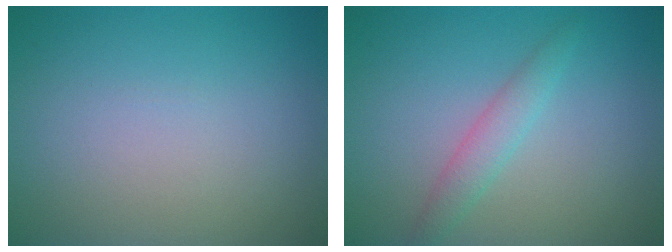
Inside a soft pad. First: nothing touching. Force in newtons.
{"total": 2.0, "press": 2.0, "slide": 0.0}